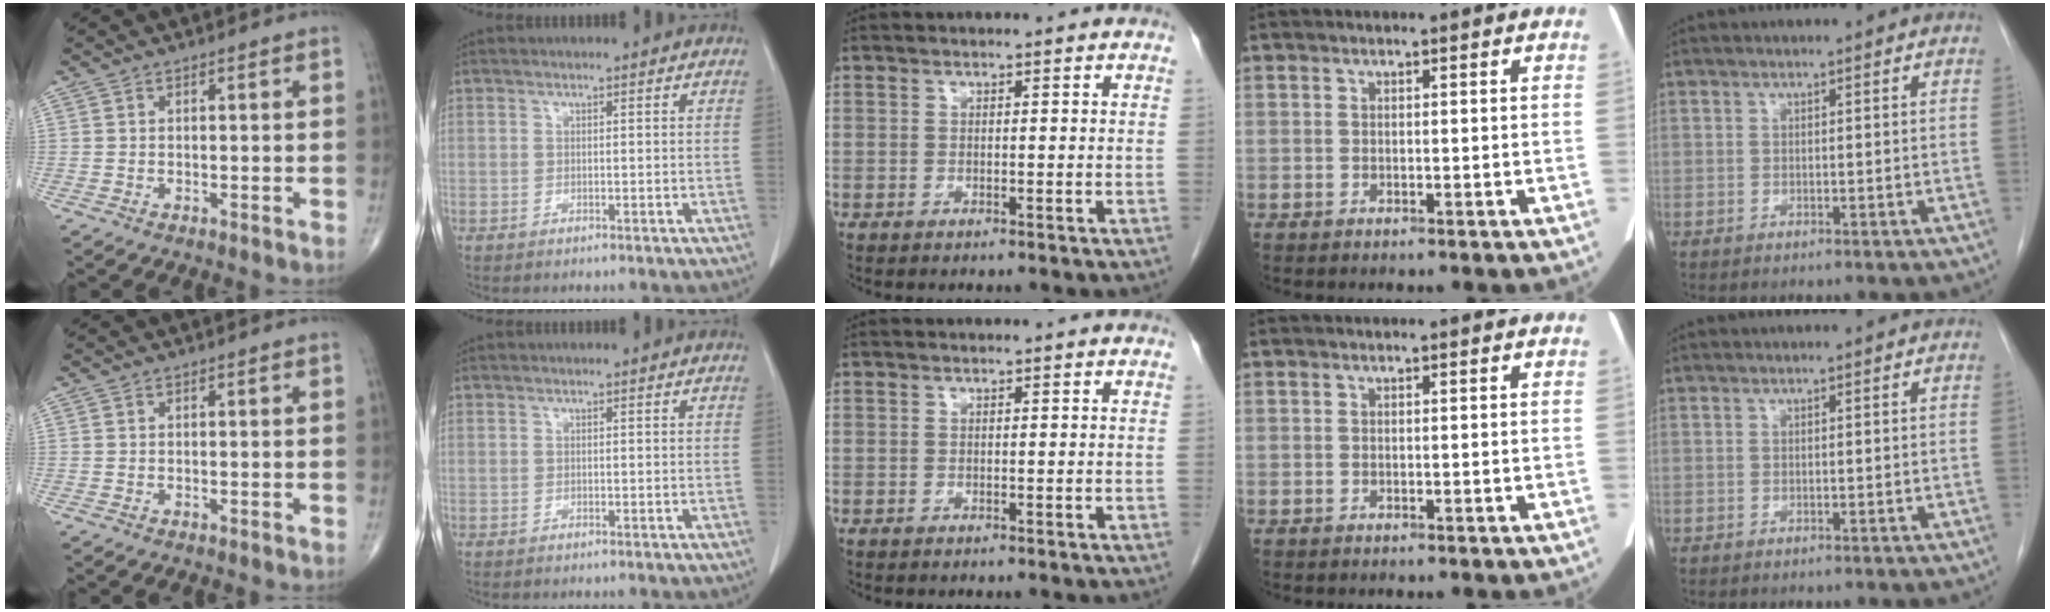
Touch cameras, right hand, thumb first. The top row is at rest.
{}